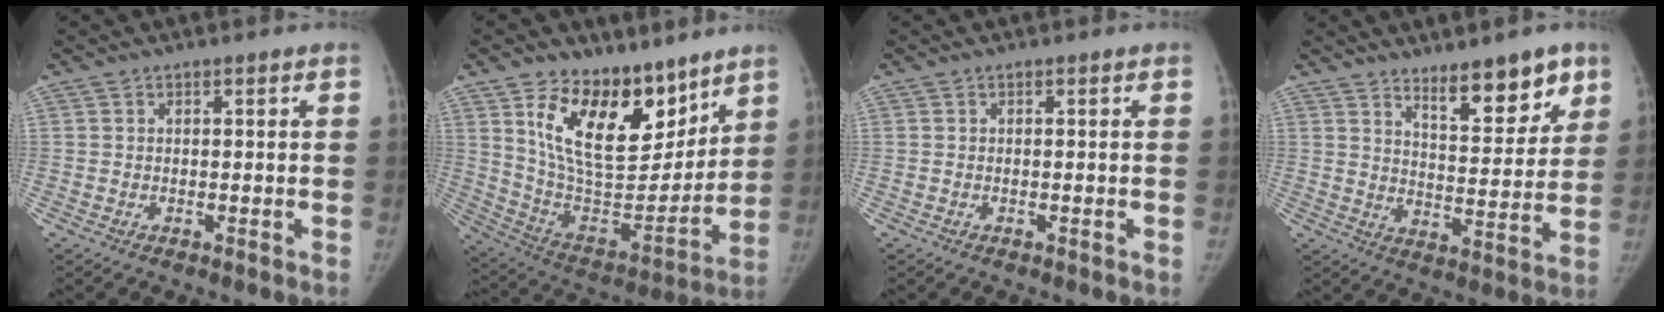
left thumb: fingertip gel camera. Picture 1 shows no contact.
{"total": 21.4, "force": [12.8, 11.5, 12.8], "torque": [-0.155, -0.080, 0.234]}
{"total": 0.0}
{"total": 11.9, "force": [8.2, 4.3, 7.4], "torque": [-0.068, -0.061, 0.131]}